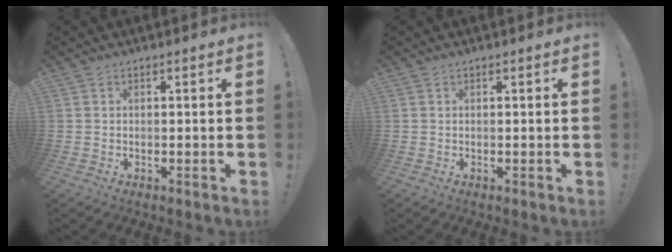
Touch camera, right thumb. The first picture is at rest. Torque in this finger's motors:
{"motor_torque": [-0.08, 0.18, 0.04, -0.16, 0.03]}